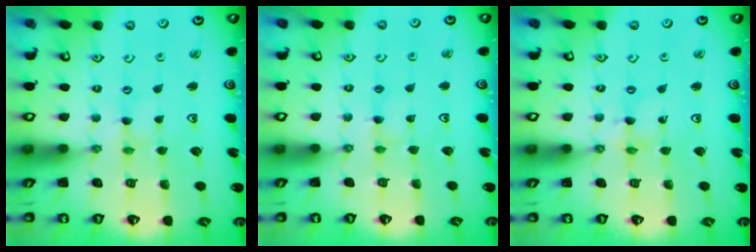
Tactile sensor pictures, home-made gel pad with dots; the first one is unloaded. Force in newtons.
{"total": 2.5, "press": 2.5, "slide": 0.2}
{"total": 0.9, "press": 0.9, "slide": 0.2}